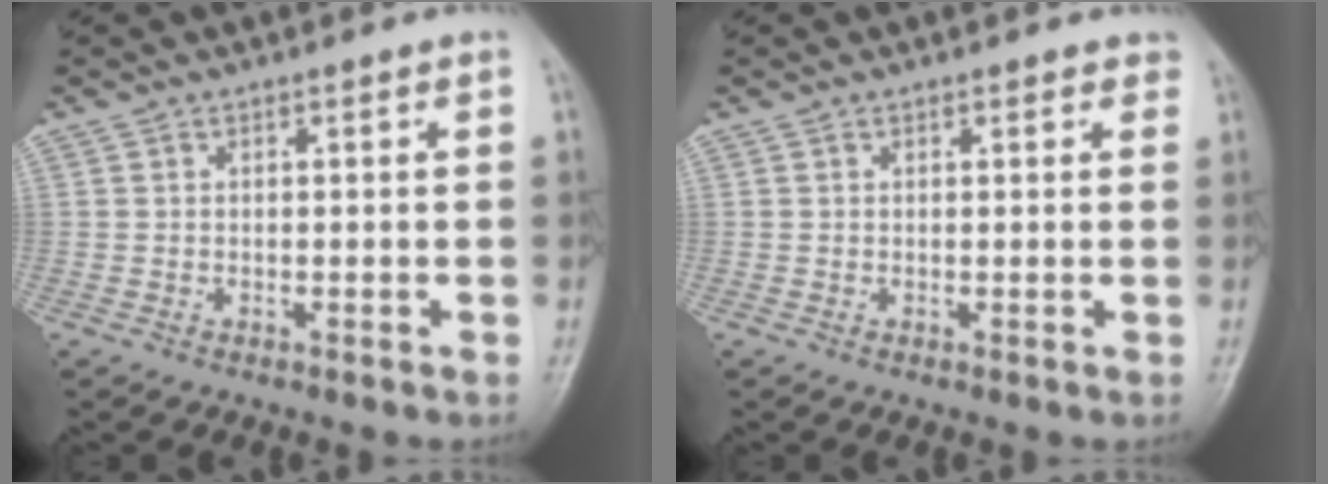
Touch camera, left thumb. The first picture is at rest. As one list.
[{"total": 1.4, "force": [1.0, 0.7, 0.8], "torque": [0.000, -0.002, 0.007]}]